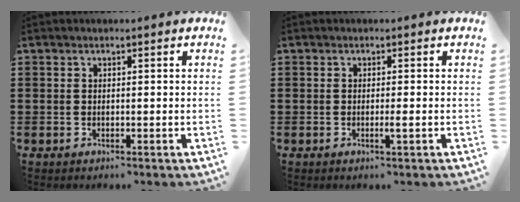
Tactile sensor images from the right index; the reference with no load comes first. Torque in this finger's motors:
{"motor_torque": [0.56, 0.10, 0.05, 0.04]}